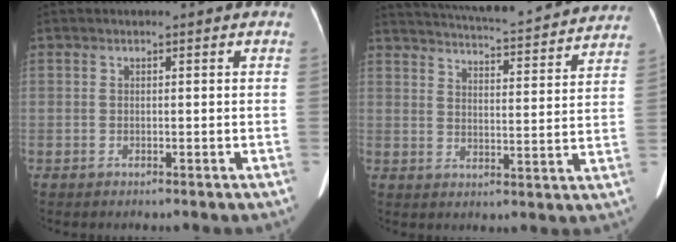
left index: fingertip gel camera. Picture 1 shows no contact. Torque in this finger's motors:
{"motor_torque": [0.15, -0.58, 0.03, 0.02]}